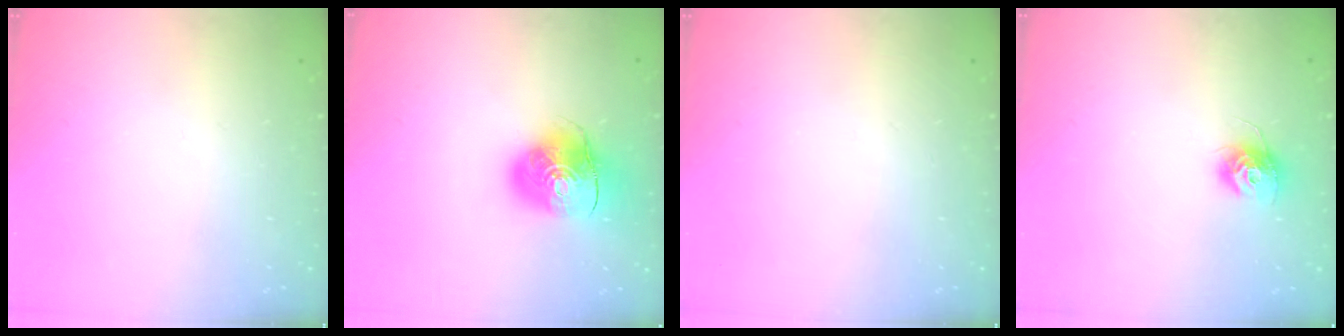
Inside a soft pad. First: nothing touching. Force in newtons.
{"total": 10.8, "press": 10.6, "slide": 1.7}
{"total": 0.0}
{"total": 10.3, "press": 10.3, "slide": 0.4}